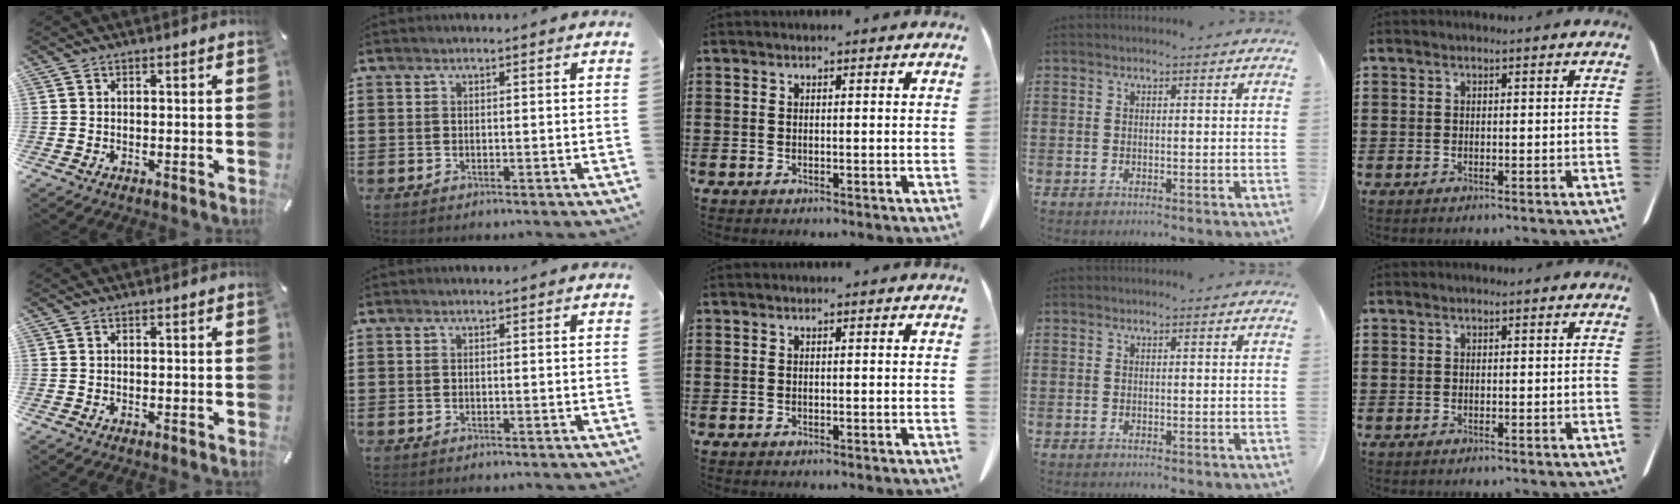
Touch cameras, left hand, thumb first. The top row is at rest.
{}